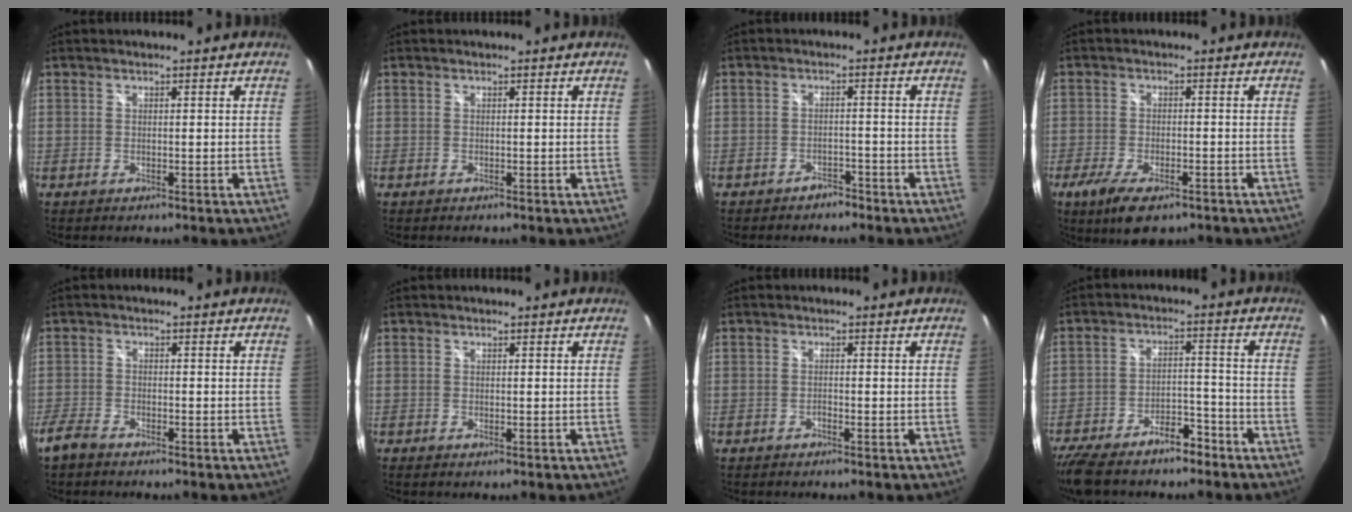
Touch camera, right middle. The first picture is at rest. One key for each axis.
{"total": 0.0}
{"total": 2.4, "fx": -2.1, "fy": 1.0, "fz": 0.6, "tx": -0.014, "ty": 0.005, "tz": -0.028}
{"total": 9.1, "fx": -5.9, "fy": 3.3, "fz": 6.1, "tx": -0.136, "ty": -0.032, "tz": -0.098}
{"total": 3.5, "fx": -2.9, "fy": 1.2, "fz": 1.5, "tx": -0.049, "ty": -0.005, "tz": -0.061}
{"total": 0.0}
{"total": 0.6, "fx": -0.6, "fy": 0.2, "fz": 0.1, "tx": 0.000, "ty": 0.000, "tz": -0.011}
{"total": 11.2, "fx": -9.0, "fy": 3.7, "fz": 5.5, "tx": -0.119, "ty": 0.010, "tz": -0.148}